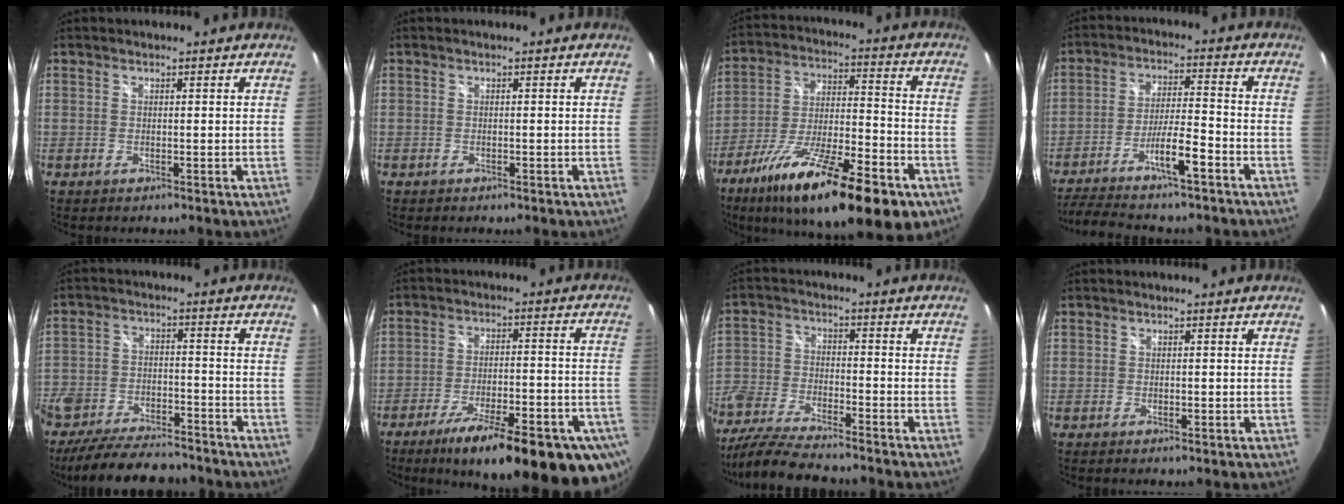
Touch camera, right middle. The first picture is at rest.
{"total": 0.5, "force": [-0.4, 0.3, 0.2], "torque": [-0.003, -0.002, -0.008]}
{"total": 24.8, "force": [-14.9, 6.4, 18.7], "torque": [-0.320, -0.041, -0.239]}
{"total": 11.6, "force": [-9.0, 0.7, 7.3], "torque": [-0.150, 0.001, -0.153]}
{"total": 18.8, "force": [-15.1, 7.1, 8.8], "torque": [-0.190, -0.016, -0.234]}
{"total": 25.1, "force": [-16.3, 6.2, 18.0], "torque": [-0.280, -0.053, -0.222]}
{"total": 14.7, "force": [-12.0, 3.7, 7.6], "torque": [-0.173, -0.032, -0.227]}
{"total": 0.7, "force": [-0.4, 0.3, 0.5], "torque": [-0.008, -0.001, -0.007]}